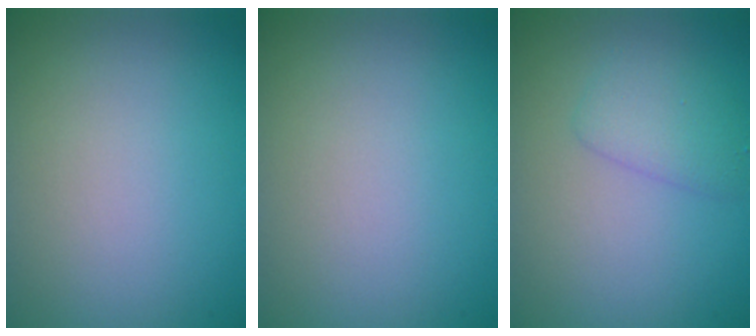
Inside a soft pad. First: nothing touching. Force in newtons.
{"total": 0.0}
{"total": 2.2, "press": 2.2, "slide": 0.2}